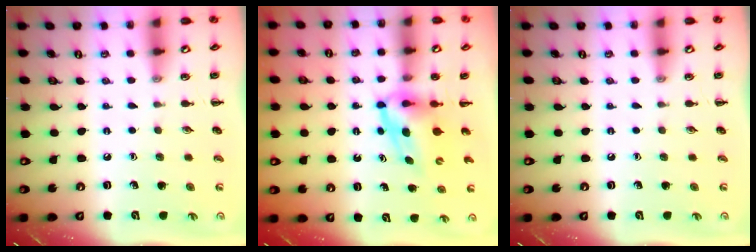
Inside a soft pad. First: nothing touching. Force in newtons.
{"total": 6.2, "press": 6.1, "slide": 1.0}
{"total": 0.0}